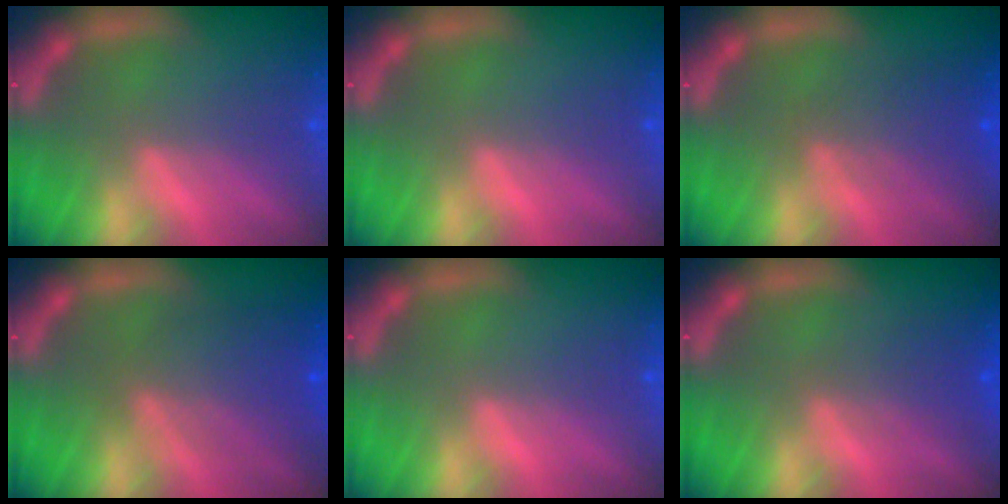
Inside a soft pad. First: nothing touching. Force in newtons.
{"total": 0.0}
{"total": 3.6}
{"total": 5.5}
{"total": 0.0}
{"total": 2.5}